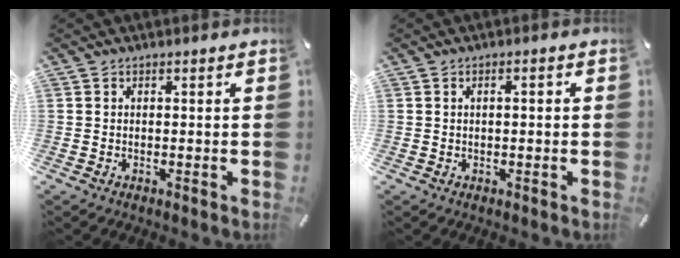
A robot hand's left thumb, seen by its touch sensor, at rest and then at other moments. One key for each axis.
{"total": 1.4, "fx": -0.2, "fy": 0.6, "fz": 1.3, "tx": -0.023, "ty": 0.003, "tz": -0.004}